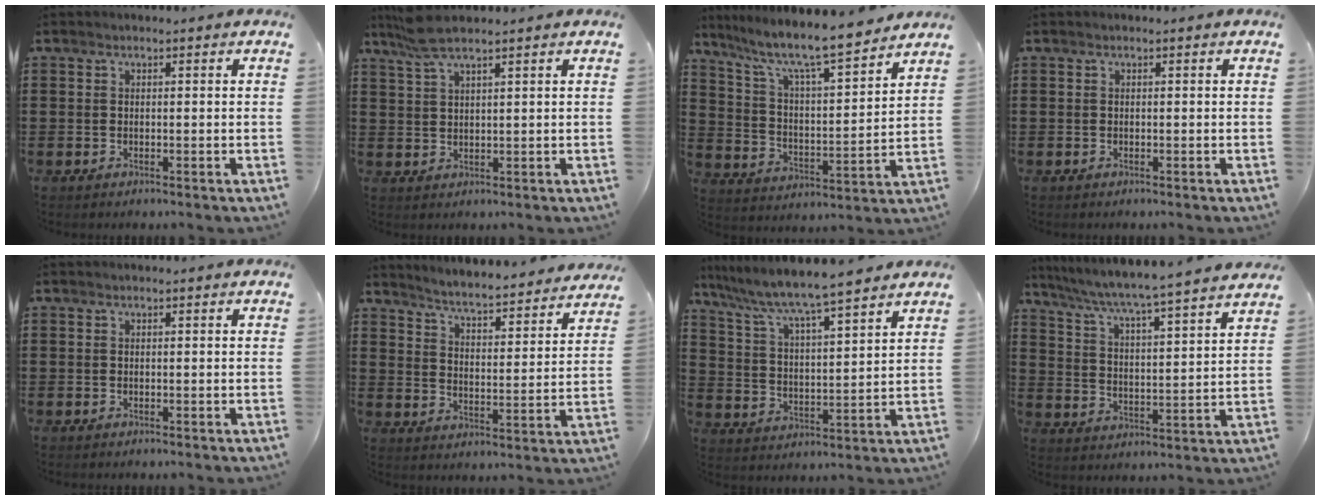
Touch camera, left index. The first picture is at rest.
{"total": 4.7, "force": [3.4, 0.5, 3.1], "torque": [-0.068, 0.002, 0.064]}
{"total": 8.4, "force": [7.1, 0.7, 4.4], "torque": [-0.115, -0.049, 0.116]}
{"total": 0.0}
{"total": 0.0}
{"total": 4.4, "force": [4.3, -0.4, 0.4], "torque": [-0.029, -0.034, 0.073]}
{"total": 6.1, "force": [5.6, -0.4, 2.5], "torque": [-0.074, -0.040, 0.088]}
{"total": 4.7, "force": [4.2, -0.9, 2.0], "torque": [-0.060, -0.044, 0.060]}